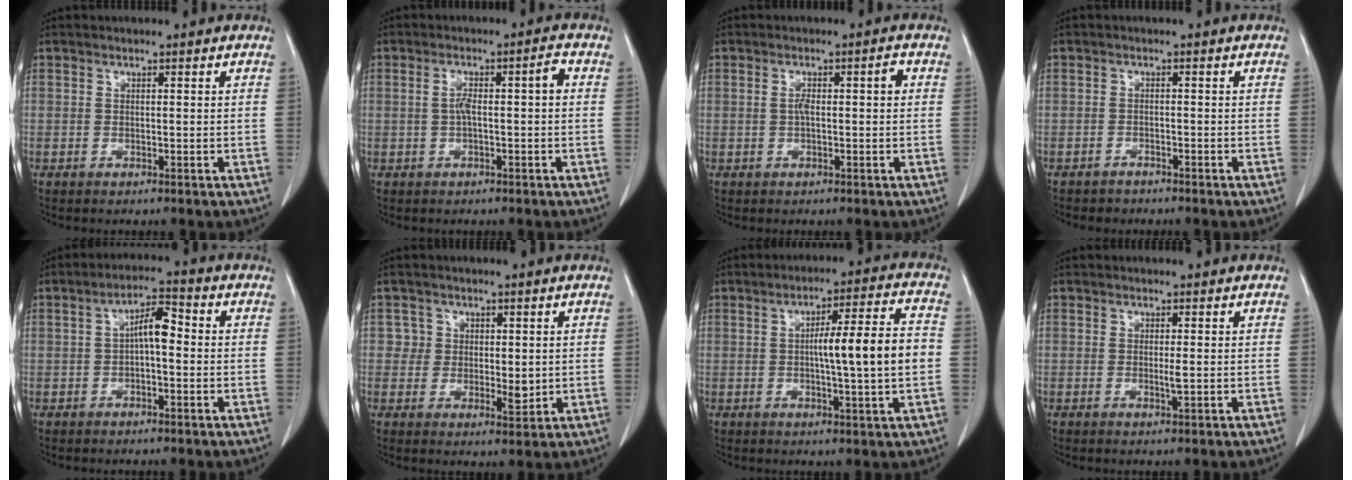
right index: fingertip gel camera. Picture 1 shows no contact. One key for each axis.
{"total": 4.6, "fx": 0.1, "fy": 0.6, "fz": 4.6, "tx": -0.083, "ty": 0.021, "tz": 0.004}
{"total": 3.4, "fx": 0.3, "fy": 0.8, "fz": 3.3, "tx": -0.061, "ty": 0.015, "tz": 0.006}
{"total": 1.9, "fx": -1.7, "fy": 0.9, "fz": 0.1, "tx": -0.007, "ty": 0.001, "tz": -0.027}
{"total": 5.1, "fx": 0.0, "fy": 1.5, "fz": 4.9, "tx": -0.085, "ty": 0.021, "tz": -0.002}
{"total": 3.9, "fx": 0.7, "fy": 3.3, "fz": 1.8, "tx": -0.012, "ty": -0.004, "tz": 0.011}
{"total": 11.0, "fx": -0.4, "fy": 0.1, "fz": 11.0, "tx": -0.169, "ty": 0.013, "tz": -0.010}
{"total": 1.1, "fx": 0.0, "fy": 0.0, "fz": 1.1, "tx": -0.023, "ty": -0.003, "tz": 0.001}